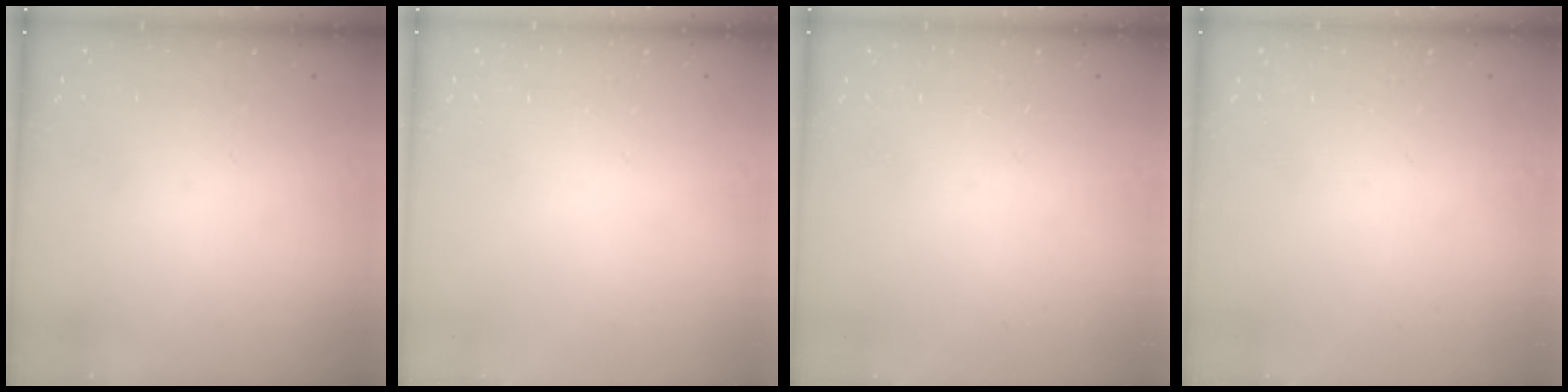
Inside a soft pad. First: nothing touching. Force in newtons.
{"total": 0.0}
{"total": 0.0}
{"total": 0.0}